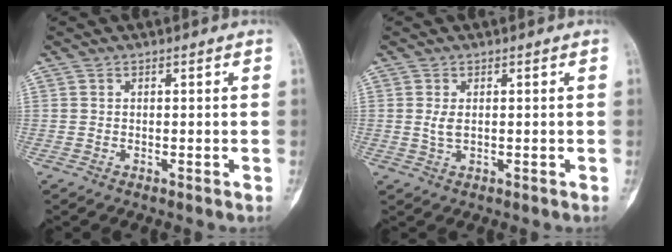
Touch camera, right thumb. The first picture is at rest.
{"total": 1.9, "force": [0.2, 1.0, 1.6], "torque": [-0.036, -0.001, 0.007]}